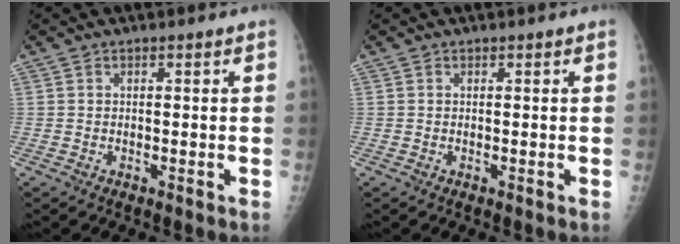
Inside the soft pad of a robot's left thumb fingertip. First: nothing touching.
{"total": 0.0}